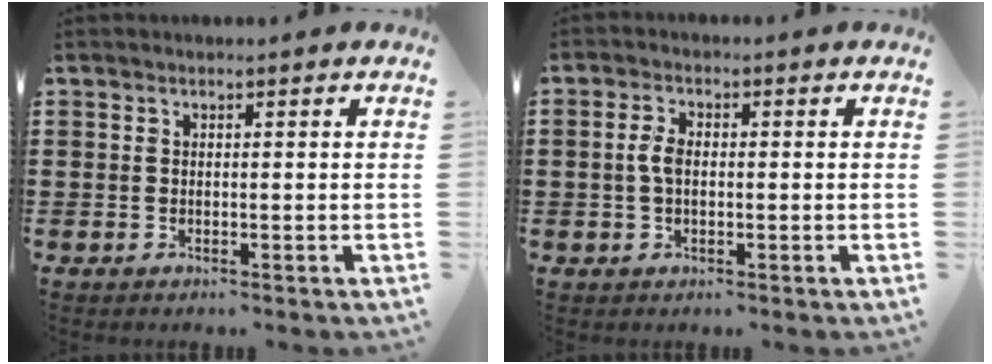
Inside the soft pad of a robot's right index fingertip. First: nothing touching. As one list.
[{"total": 3.0, "force": [-0.1, 1.5, 2.6], "torque": [-0.058, 0.002, -0.005]}]